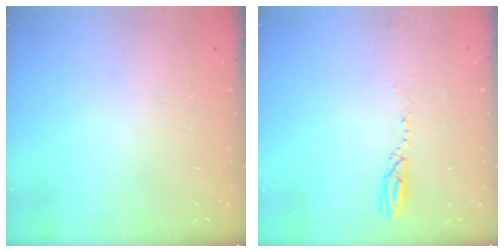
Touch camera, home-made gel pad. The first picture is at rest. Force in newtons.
{"total": 3.2, "press": 3.2, "slide": 0.4}